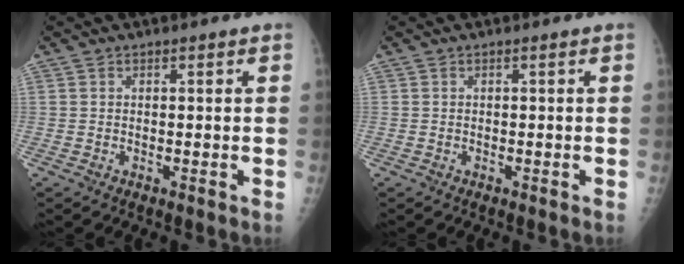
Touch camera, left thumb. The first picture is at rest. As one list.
[{"total": 0.0}]